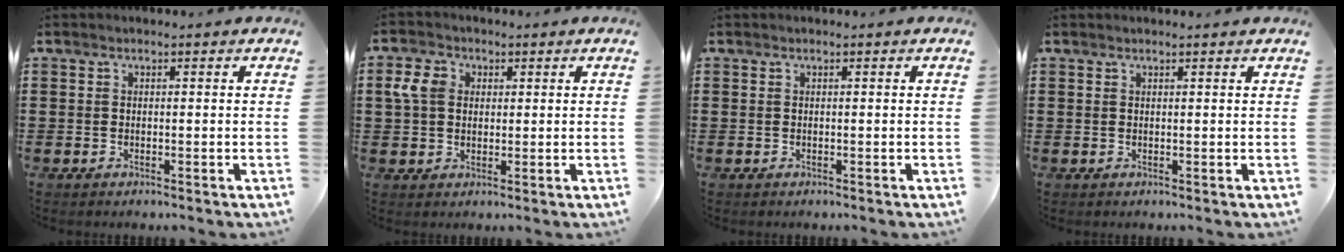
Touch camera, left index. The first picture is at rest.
{"total": 4.3, "force": [1.1, 3.5, 2.3], "torque": [-0.067, 0.010, 0.014]}
{"total": 0.0}
{"total": 0.5, "force": [0.4, -0.1, 0.3], "torque": [-0.006, -0.001, 0.009]}